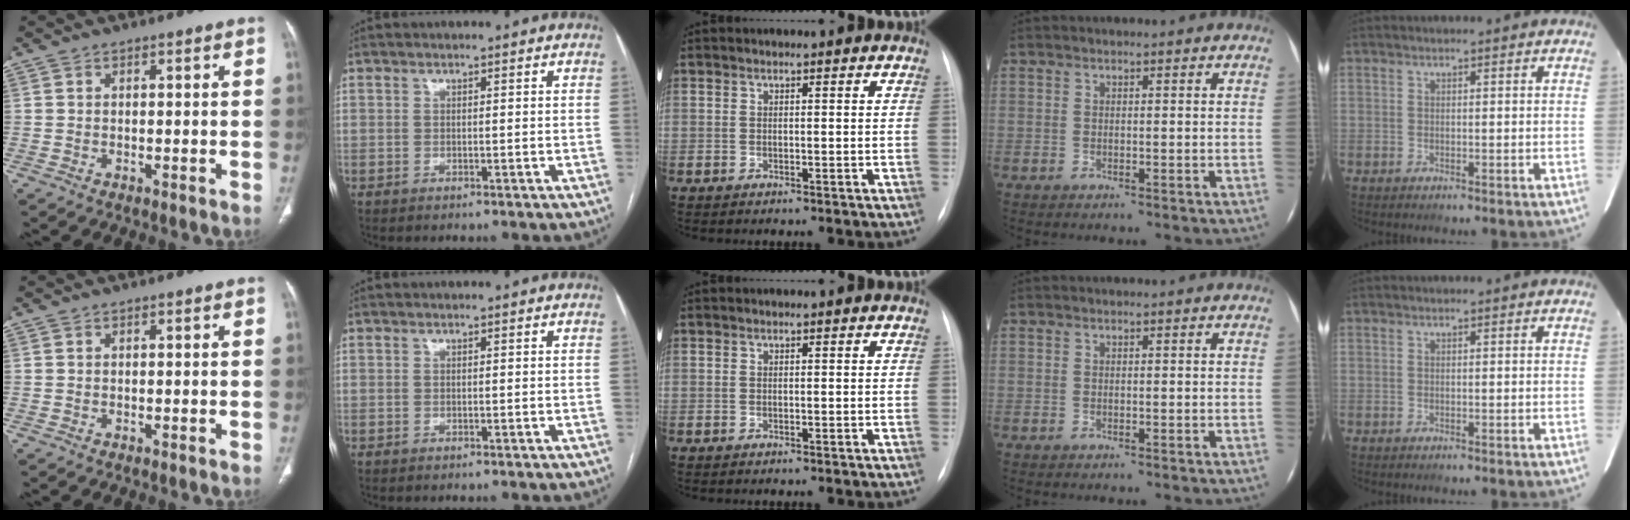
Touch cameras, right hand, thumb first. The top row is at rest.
{}